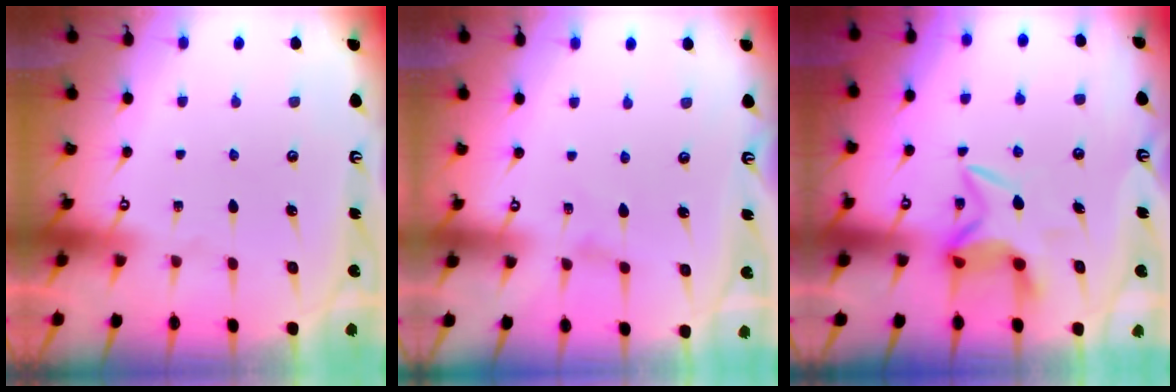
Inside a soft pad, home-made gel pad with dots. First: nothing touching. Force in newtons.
{"total": 0.5, "press": 0.5, "slide": 0.1}
{"total": 6.7, "press": 6.7, "slide": 0.4}